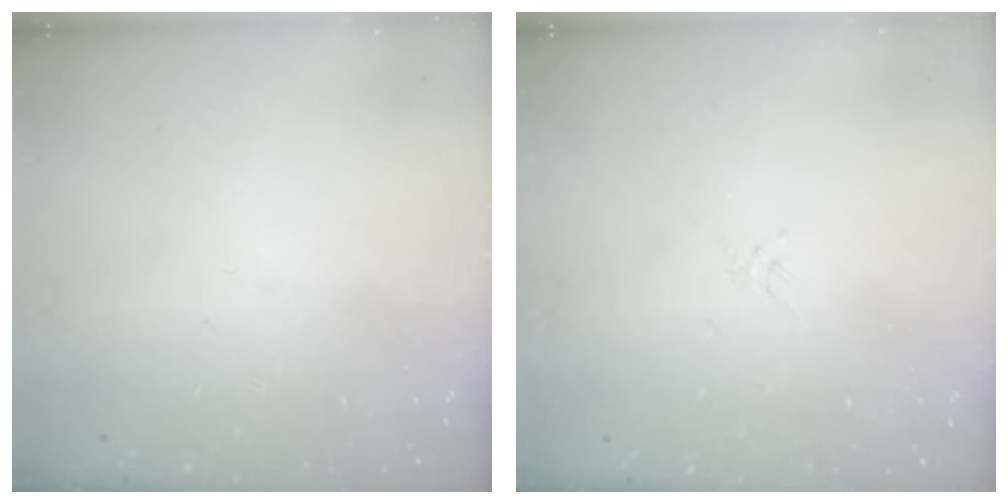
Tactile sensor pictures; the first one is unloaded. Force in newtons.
{"total": 1.3, "press": 1.2, "slide": 0.3}